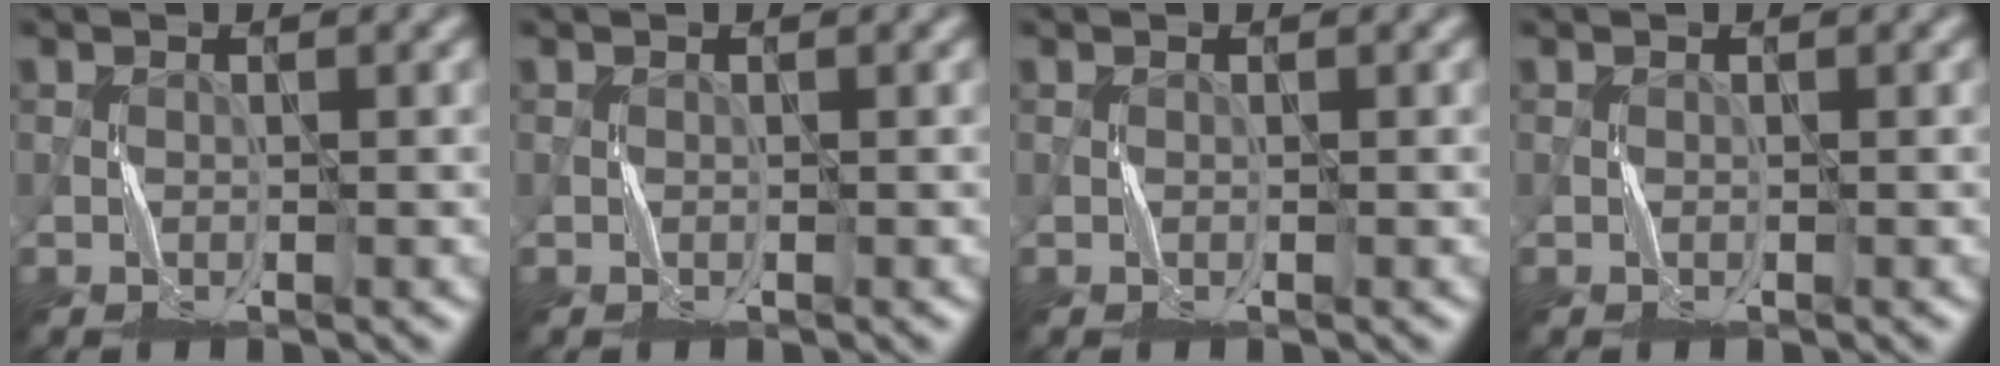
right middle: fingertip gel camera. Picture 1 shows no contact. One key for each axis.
{"total": 0.0}
{"total": 0.0}
{"total": 0.0}